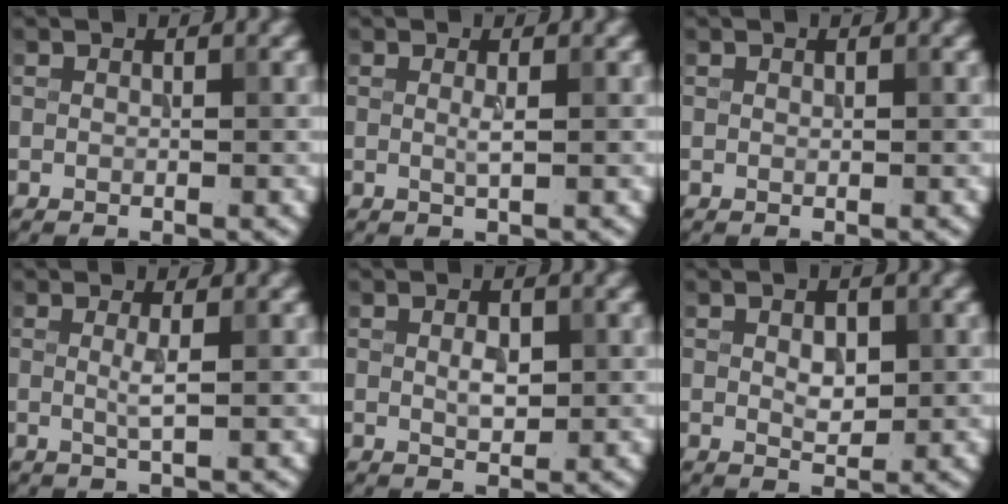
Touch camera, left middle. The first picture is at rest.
{"total": 1.1, "force": [0.1, 0.1, 1.0], "torque": [-0.020, 0.000, 0.000]}
{"total": 0.0}
{"total": 1.5, "force": [0.1, 0.2, 1.5], "torque": [-0.032, -0.002, 0.000]}
{"total": 1.9, "force": [0.3, 1.0, 1.6], "torque": [-0.032, -0.001, 0.007]}
{"total": 2.4, "force": [0.3, 1.4, 1.9], "torque": [-0.033, -0.001, 0.006]}